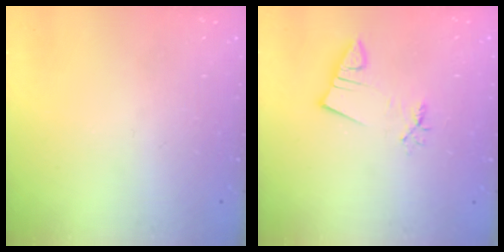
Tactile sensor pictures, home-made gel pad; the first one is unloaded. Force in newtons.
{"total": 2.7, "press": 2.7, "slide": 0.4}